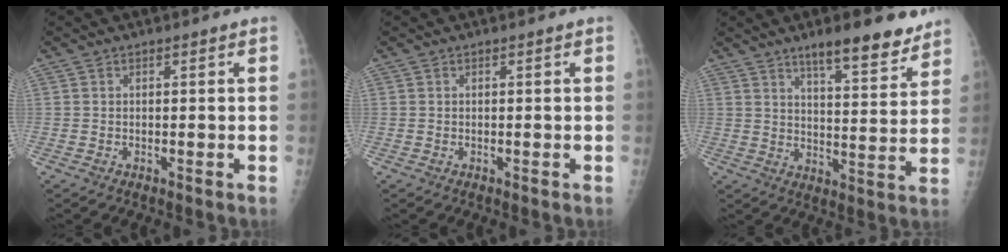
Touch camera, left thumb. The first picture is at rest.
{"total": 0.0}
{"total": 12.2, "force": [9.1, 3.2, 7.4], "torque": [-0.076, -0.058, 0.136]}